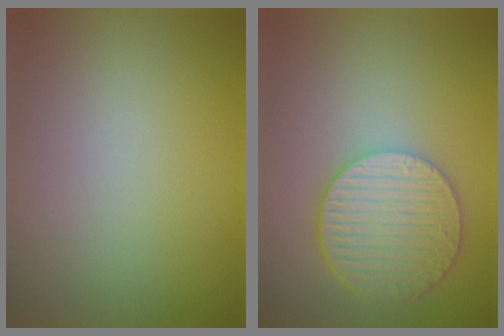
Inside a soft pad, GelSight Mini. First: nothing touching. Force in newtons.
{"total": 6.0, "press": 5.0, "slide": 3.4}